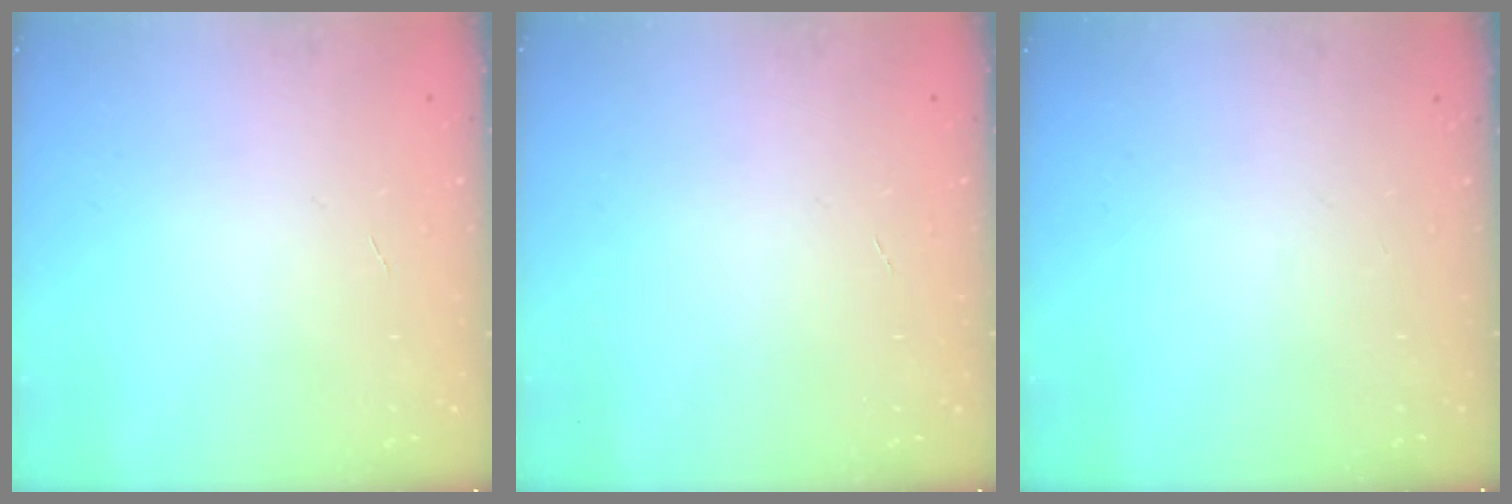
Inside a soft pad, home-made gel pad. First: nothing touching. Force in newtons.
{"total": 0.0}
{"total": 0.0}